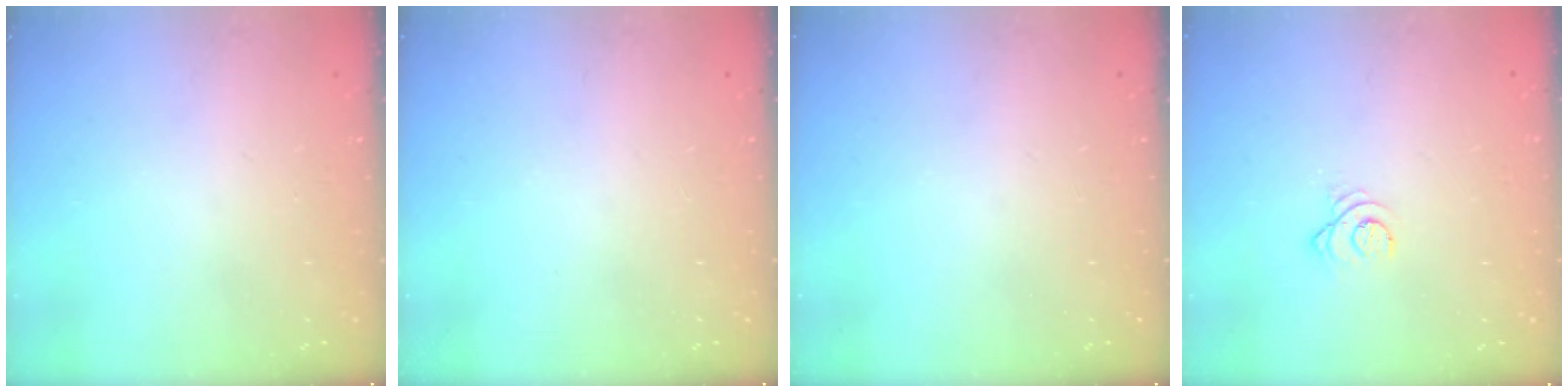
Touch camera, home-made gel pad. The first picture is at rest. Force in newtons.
{"total": 0.0}
{"total": 0.0}
{"total": 2.5, "press": 2.5, "slide": 0.1}